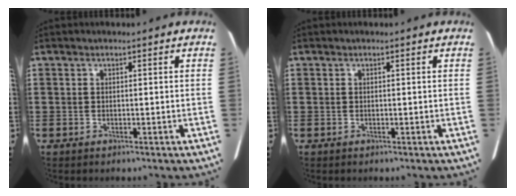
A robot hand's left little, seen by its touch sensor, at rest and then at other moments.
{"total": 0.0}